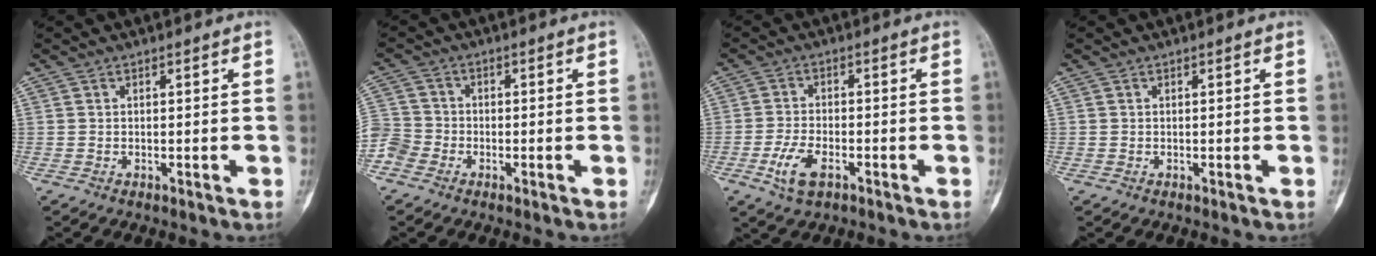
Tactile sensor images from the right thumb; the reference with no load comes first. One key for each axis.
{"total": 5.8, "fx": -2.8, "fy": 4.8, "fz": 1.6, "tx": -0.029, "ty": 0.012, "tz": -0.063}
{"total": 6.0, "fx": -2.7, "fy": 3.0, "fz": 4.4, "tx": -0.087, "ty": 0.010, "tz": -0.051}
{"total": 0.0}